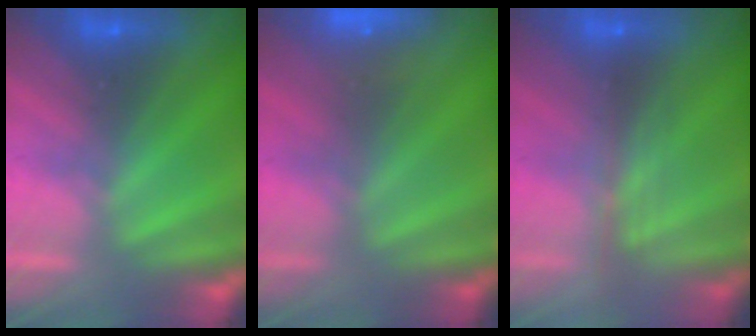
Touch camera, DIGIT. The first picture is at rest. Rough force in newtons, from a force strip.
{"total": 6.4}
{"total": 2.4}